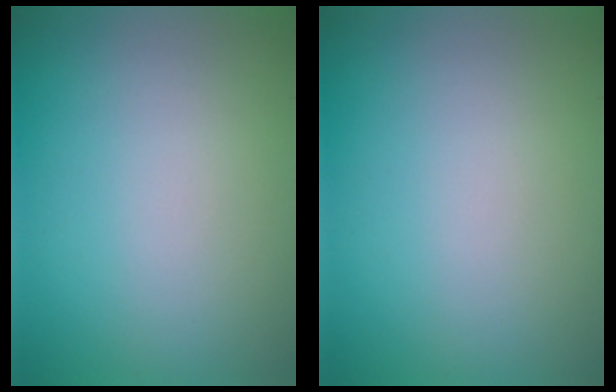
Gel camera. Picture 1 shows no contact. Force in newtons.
{"total": 0.0}